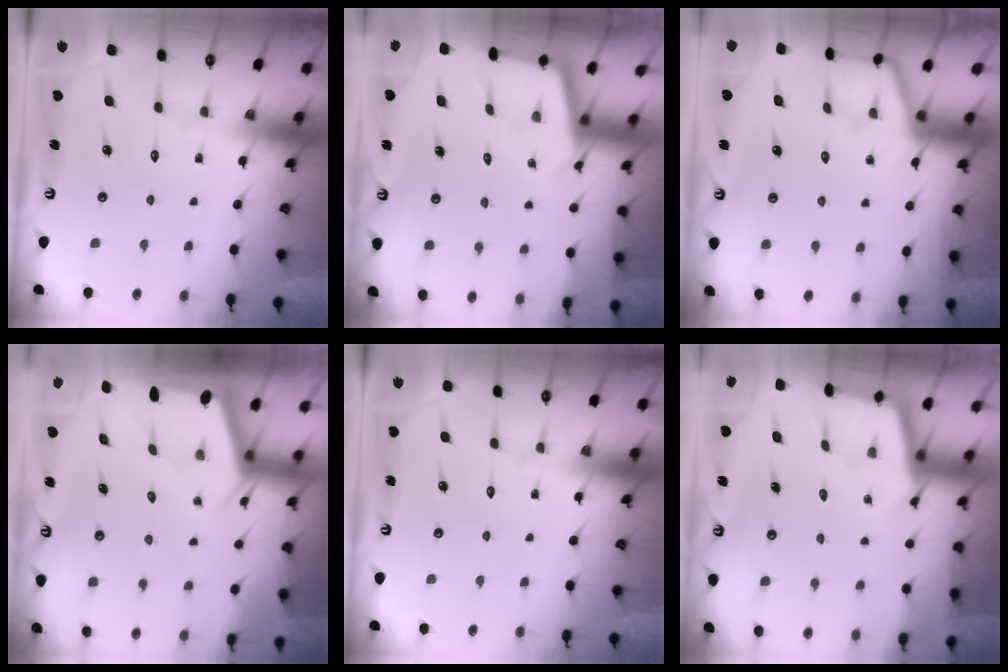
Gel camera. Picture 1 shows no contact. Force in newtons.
{"total": 2.1, "press": 2.1, "slide": 0.2}
{"total": 3.3, "press": 3.2, "slide": 0.5}
{"total": 2.0, "press": 2.0, "slide": 0.5}
{"total": 0.0}
{"total": 2.3, "press": 2.3, "slide": 0.1}